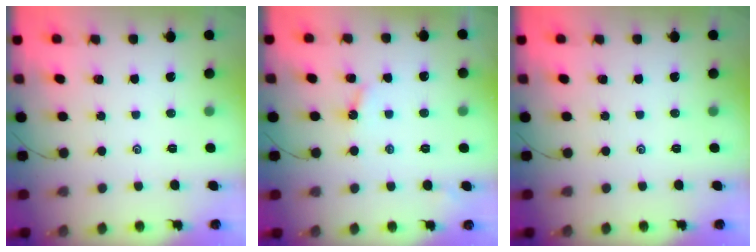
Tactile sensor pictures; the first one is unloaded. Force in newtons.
{"total": 3.4, "press": 3.4, "slide": 0.4}
{"total": 0.0}